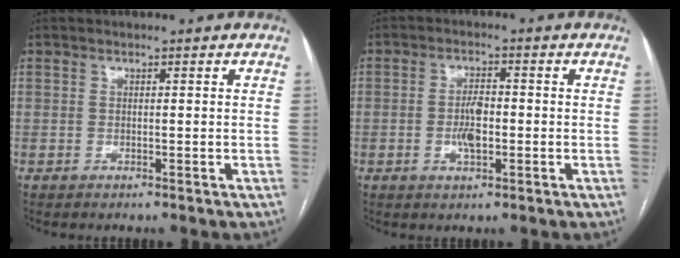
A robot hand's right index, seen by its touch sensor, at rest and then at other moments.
{"total": 4.3, "force": [-0.8, 1.7, 3.9], "torque": [-0.075, 0.001, -0.014]}